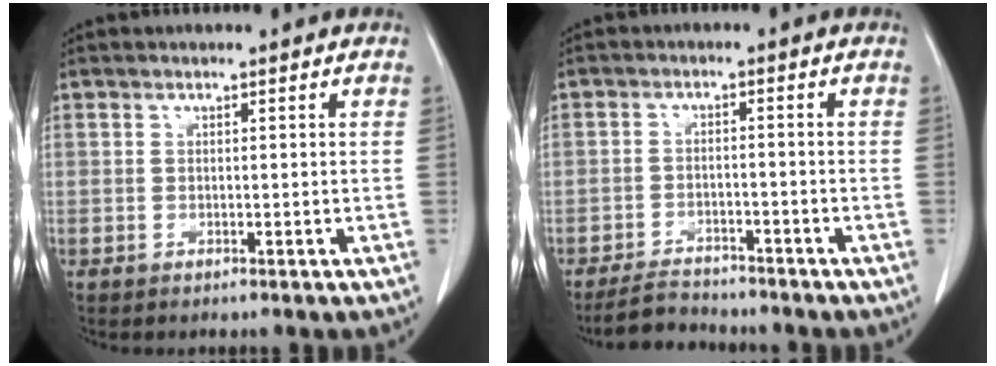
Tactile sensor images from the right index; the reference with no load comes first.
{"total": 4.8, "force": [-4.6, 1.3, 0.6], "torque": [-0.015, -0.011, -0.080]}